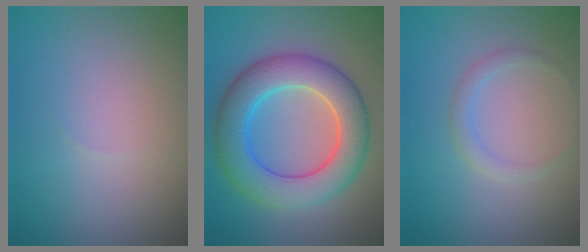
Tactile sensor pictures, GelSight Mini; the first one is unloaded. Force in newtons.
{"total": 8.2, "press": 8.2, "slide": 0.3}
{"total": 1.3, "press": 1.3, "slide": 0.1}